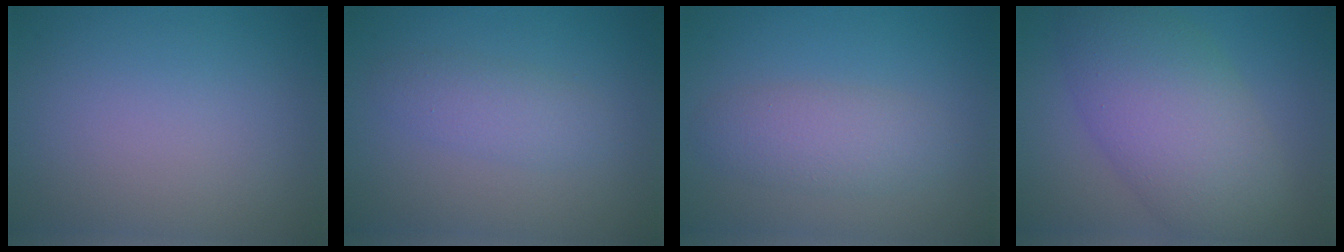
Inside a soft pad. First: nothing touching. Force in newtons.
{"total": 2.2, "press": 2.2, "slide": 0.2}
{"total": 3.1, "press": 3.1, "slide": 0.0}
{"total": 8.9, "press": 8.9, "slide": 0.3}